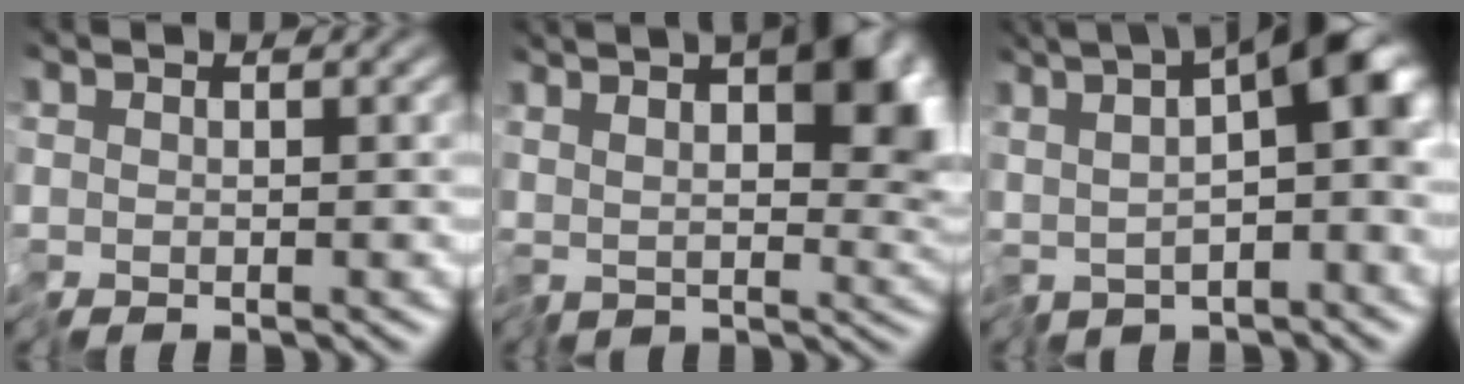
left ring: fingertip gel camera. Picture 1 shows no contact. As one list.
[{"total": 10.2, "force": [4.1, 4.2, 8.3], "torque": [-0.134, 0.004, 0.081]}, {"total": 11.2, "force": [1.8, 4.1, 10.3], "torque": [-0.163, 0.008, 0.035]}]